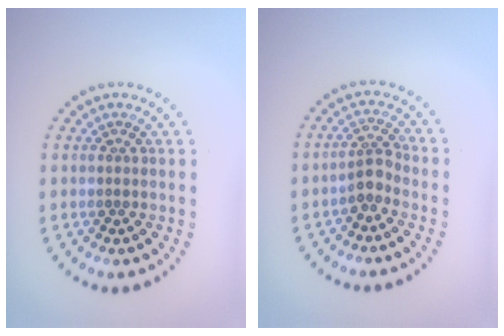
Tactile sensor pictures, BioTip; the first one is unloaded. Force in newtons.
{"total": 2.1, "press": 1.6, "slide": 1.4}